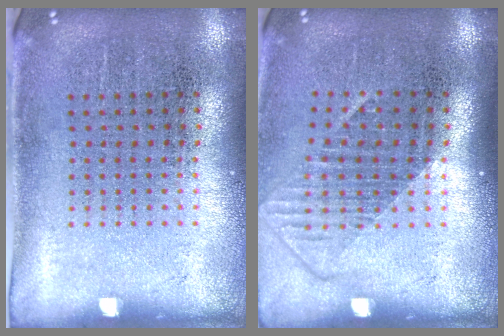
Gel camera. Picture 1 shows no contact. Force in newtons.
{"total": 1.3, "press": 1.0, "slide": 0.9}